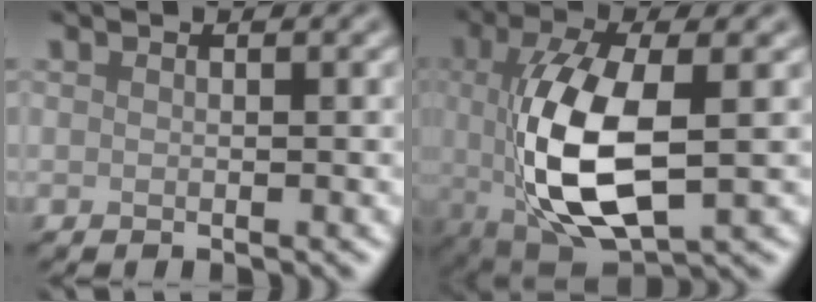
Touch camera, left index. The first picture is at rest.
{"total": 9.6, "force": [-0.3, 4.1, 8.7], "torque": [-0.184, -0.012, 0.000]}